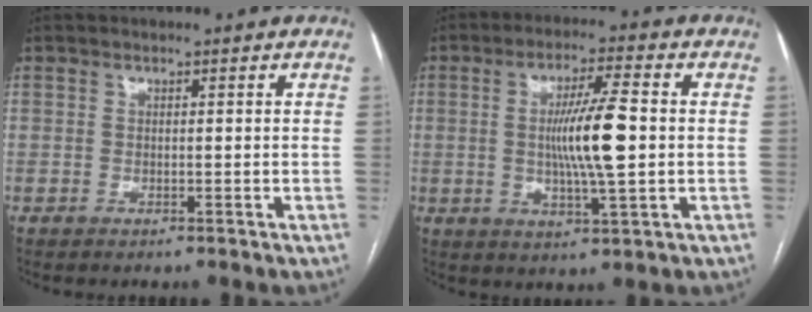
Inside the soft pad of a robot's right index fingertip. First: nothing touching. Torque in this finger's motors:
{"motor_torque": [0.97, 0.03, 0.54, 0.20]}